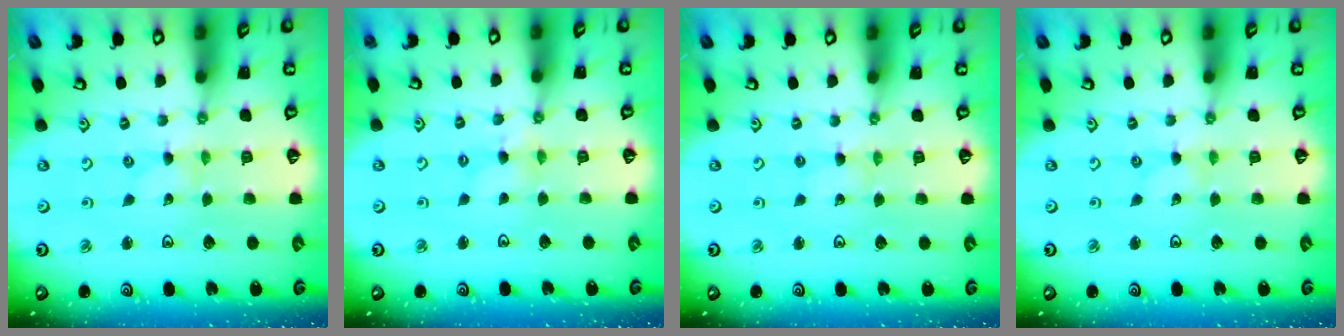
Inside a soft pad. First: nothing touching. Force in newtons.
{"total": 2.5, "press": 2.5, "slide": 0.3}
{"total": 1.9, "press": 1.9, "slide": 0.2}
{"total": 0.0}